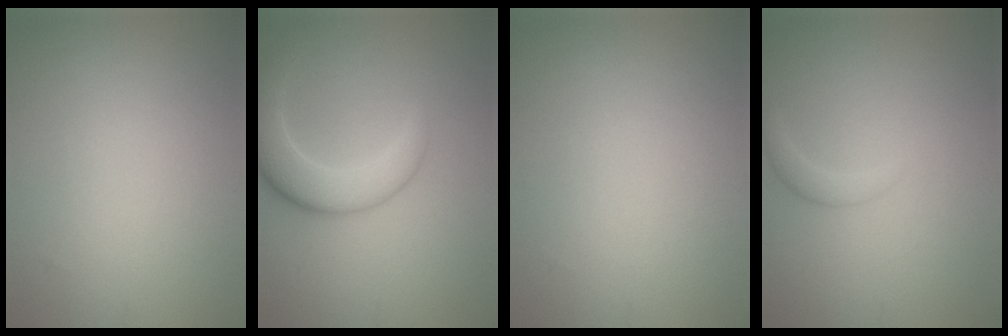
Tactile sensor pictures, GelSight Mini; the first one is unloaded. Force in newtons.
{"total": 4.6, "press": 4.6, "slide": 0.2}
{"total": 0.0}
{"total": 1.1, "press": 1.1, "slide": 0.1}